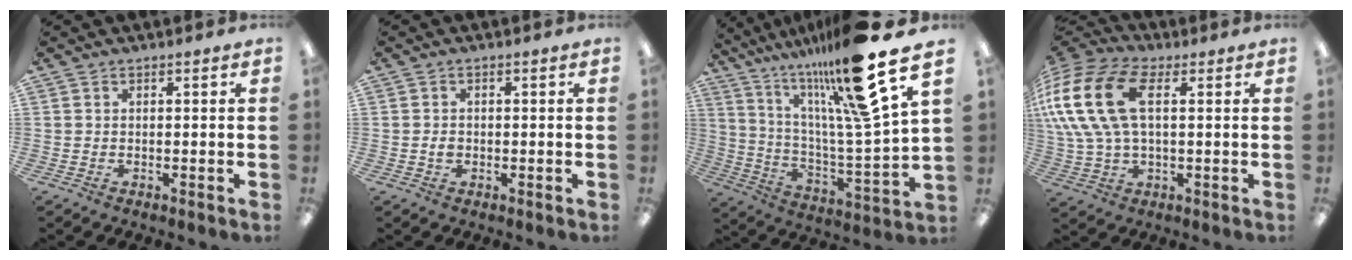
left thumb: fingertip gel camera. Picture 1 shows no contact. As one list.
[{"total": 1.4, "force": [-0.3, 1.1, 0.9], "torque": [-0.018, 0.002, -0.005]}, {"total": 23.3, "force": [16.7, 2.8, 15.9], "torque": [-0.265, -0.098, 0.258]}, {"total": 19.7, "force": [4.8, 11.2, 15.5], "torque": [-0.341, 0.000, 0.080]}]